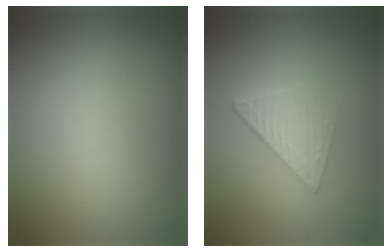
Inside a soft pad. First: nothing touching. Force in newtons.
{"total": 2.6, "press": 2.6, "slide": 0.3}